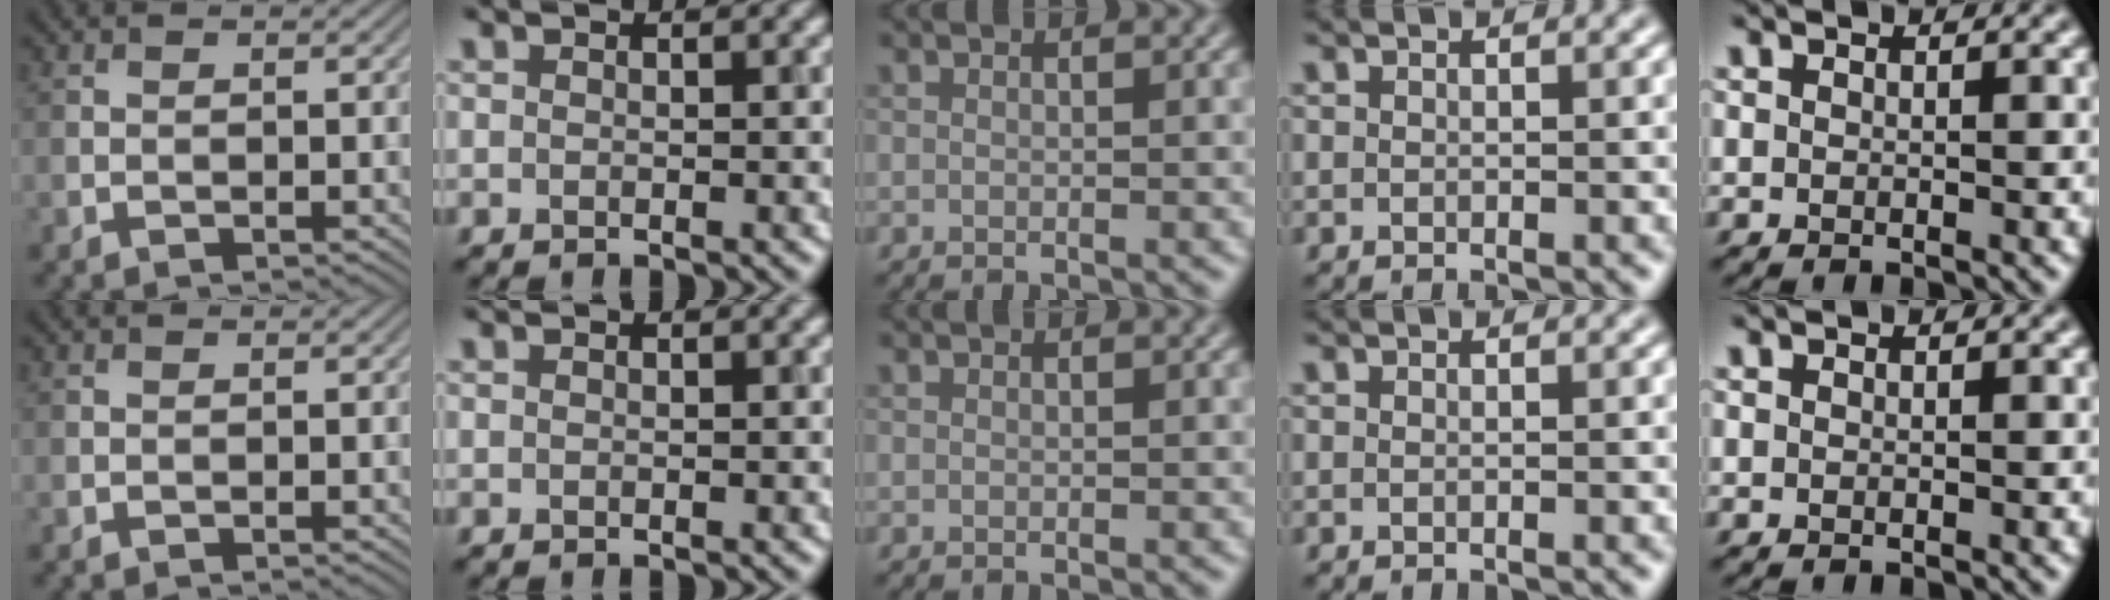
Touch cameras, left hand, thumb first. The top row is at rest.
{}